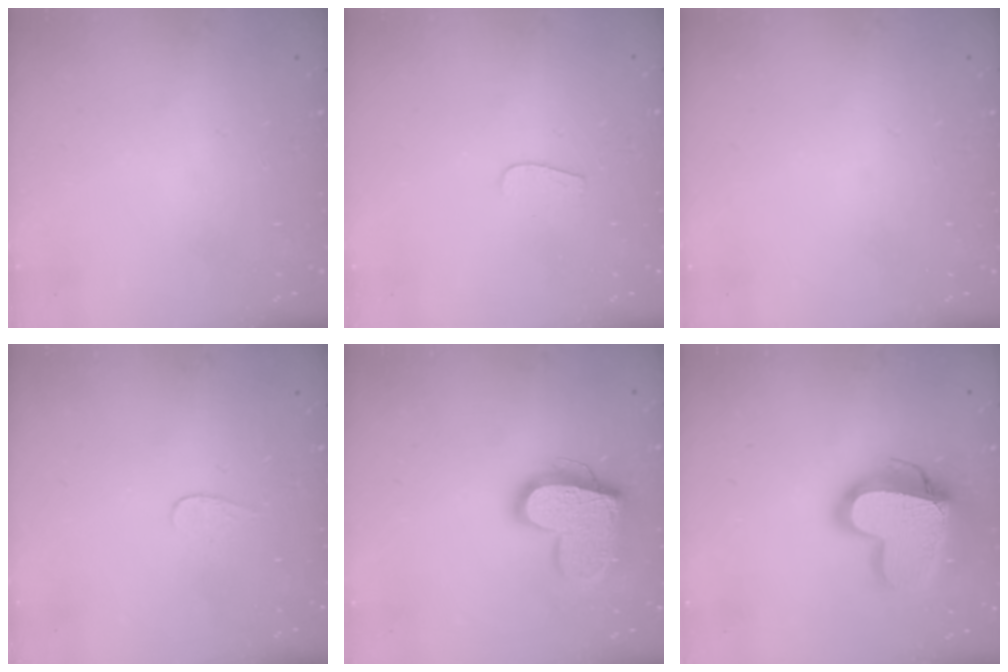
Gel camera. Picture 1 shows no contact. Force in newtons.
{"total": 3.7, "press": 3.7, "slide": 0.3}
{"total": 0.0}
{"total": 3.1, "press": 3.0, "slide": 0.3}
{"total": 19.3, "press": 19.2, "slide": 1.5}
{"total": 19.4, "press": 19.3, "slide": 1.7}